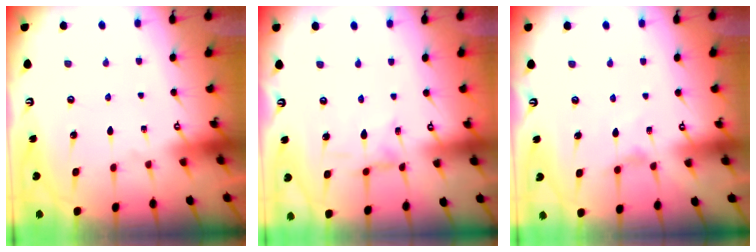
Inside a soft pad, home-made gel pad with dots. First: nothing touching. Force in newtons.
{"total": 1.7, "press": 1.7, "slide": 0.2}
{"total": 2.4, "press": 2.3, "slide": 0.4}